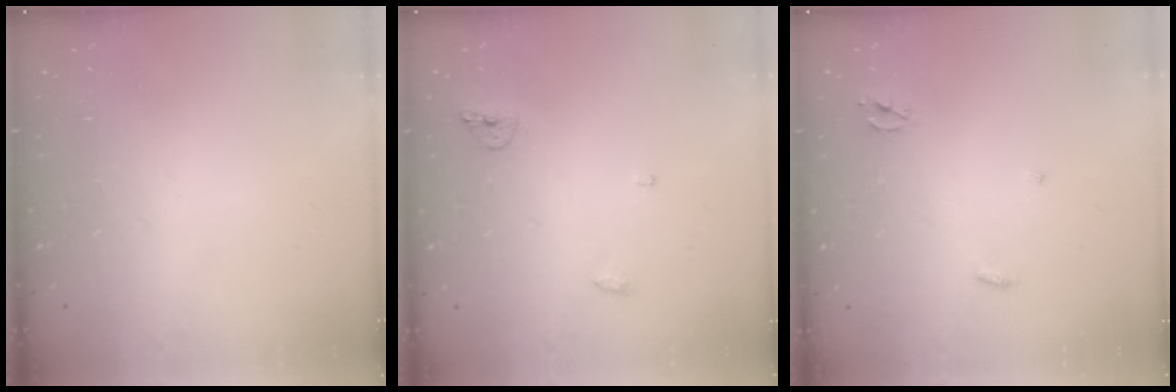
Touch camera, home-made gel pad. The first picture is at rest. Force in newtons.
{"total": 5.6, "press": 5.5, "slide": 1.0}
{"total": 2.3, "press": 2.3, "slide": 0.2}